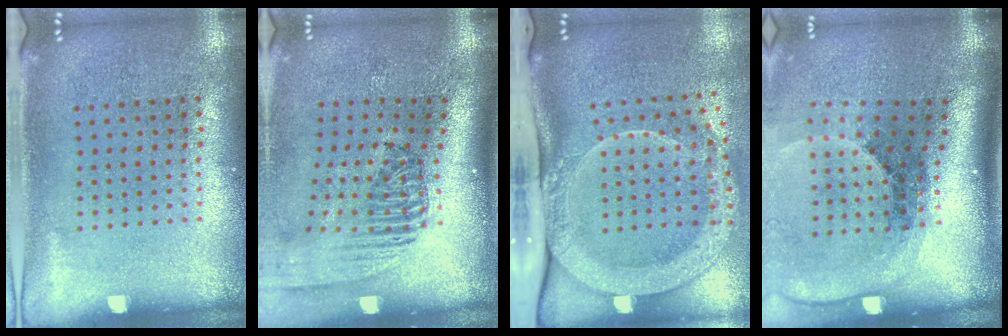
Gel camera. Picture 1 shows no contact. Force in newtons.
{"total": 2.4, "press": 1.7, "slide": 1.7}
{"total": 3.1, "press": 2.2, "slide": 2.1}
{"total": 2.6, "press": 1.9, "slide": 1.8}